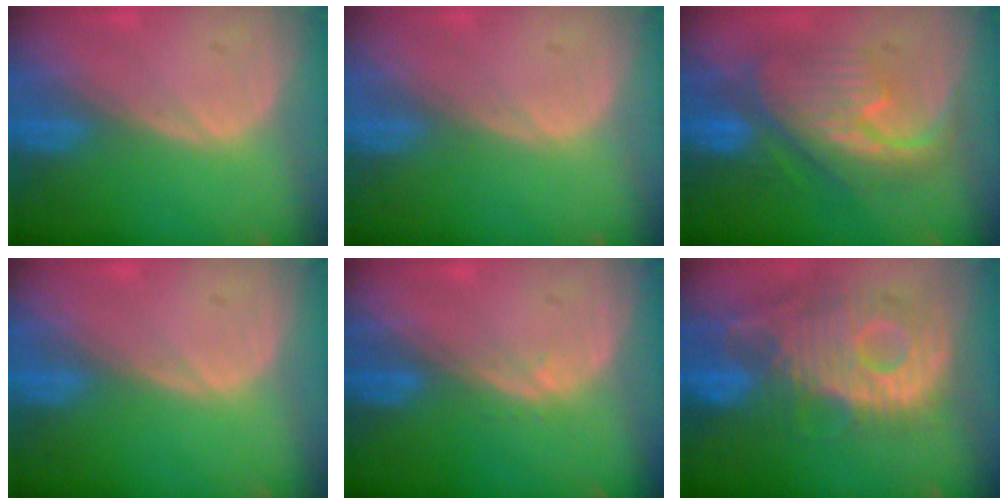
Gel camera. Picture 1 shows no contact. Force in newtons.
{"total": 0.0}
{"total": 9.1, "press": 9.0, "slide": 0.6}
{"total": 0.0}
{"total": 0.7, "press": 0.7, "slide": 0.2}
{"total": 12.0, "press": 10.7, "slide": 5.4}